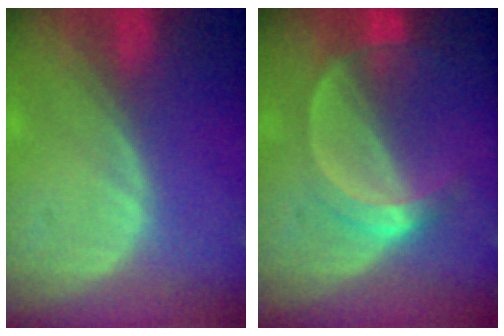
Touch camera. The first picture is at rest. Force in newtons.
{"total": 5.3, "press": 4.8, "slide": 2.3}